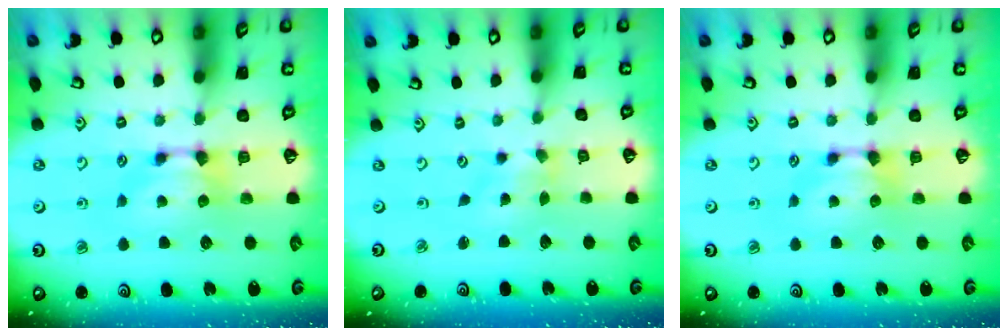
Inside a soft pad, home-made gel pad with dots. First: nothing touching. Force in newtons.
{"total": 1.7, "press": 1.3, "slide": 1.0}
{"total": 0.0}